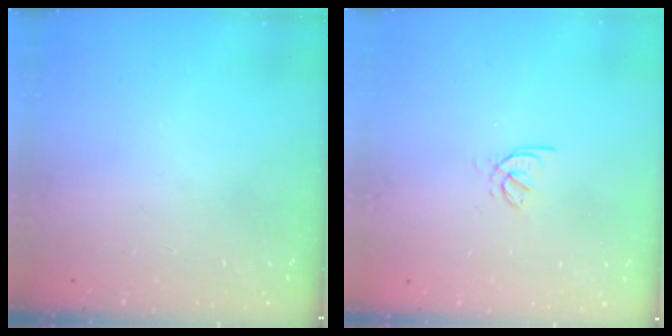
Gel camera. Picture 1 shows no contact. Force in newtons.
{"total": 1.7, "press": 1.6, "slide": 0.5}